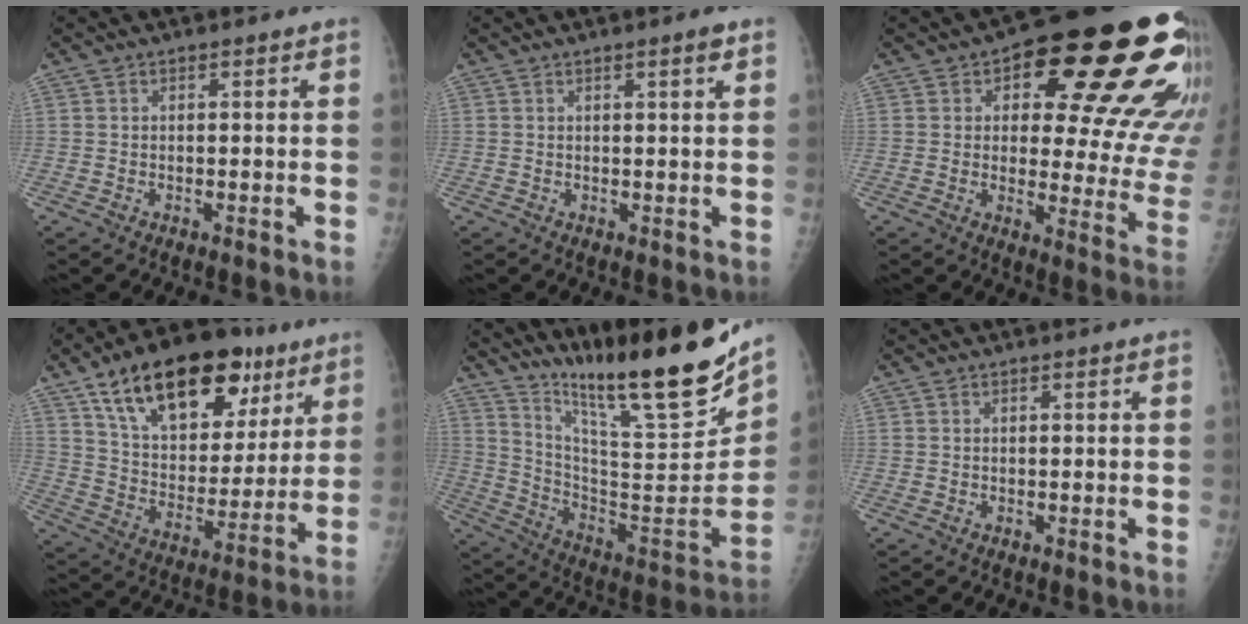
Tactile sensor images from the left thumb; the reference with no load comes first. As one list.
[{"total": 1.8, "force": [1.0, 0.1, 1.4], "torque": [-0.022, -0.005, 0.015]}, {"total": 25.7, "force": [11.4, 10.4, 20.6], "torque": [-0.205, -0.017, 0.151]}, {"total": 25.5, "force": [14.3, 13.5, 16.2], "torque": [-0.221, -0.025, 0.238]}, {"total": 25.0, "force": [19.7, 1.9, 15.2], "torque": [-0.221, -0.127, 0.327]}, {"total": 0.0}]